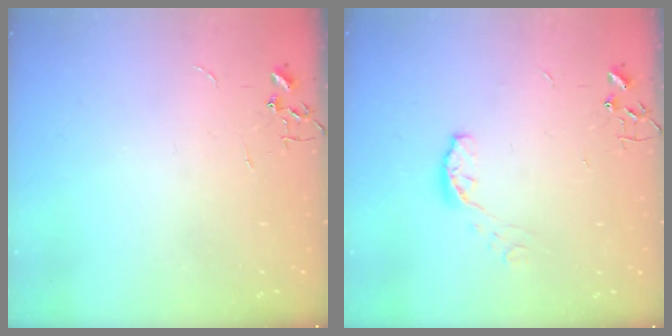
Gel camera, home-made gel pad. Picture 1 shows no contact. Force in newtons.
{"total": 7.0, "press": 7.0, "slide": 0.6}